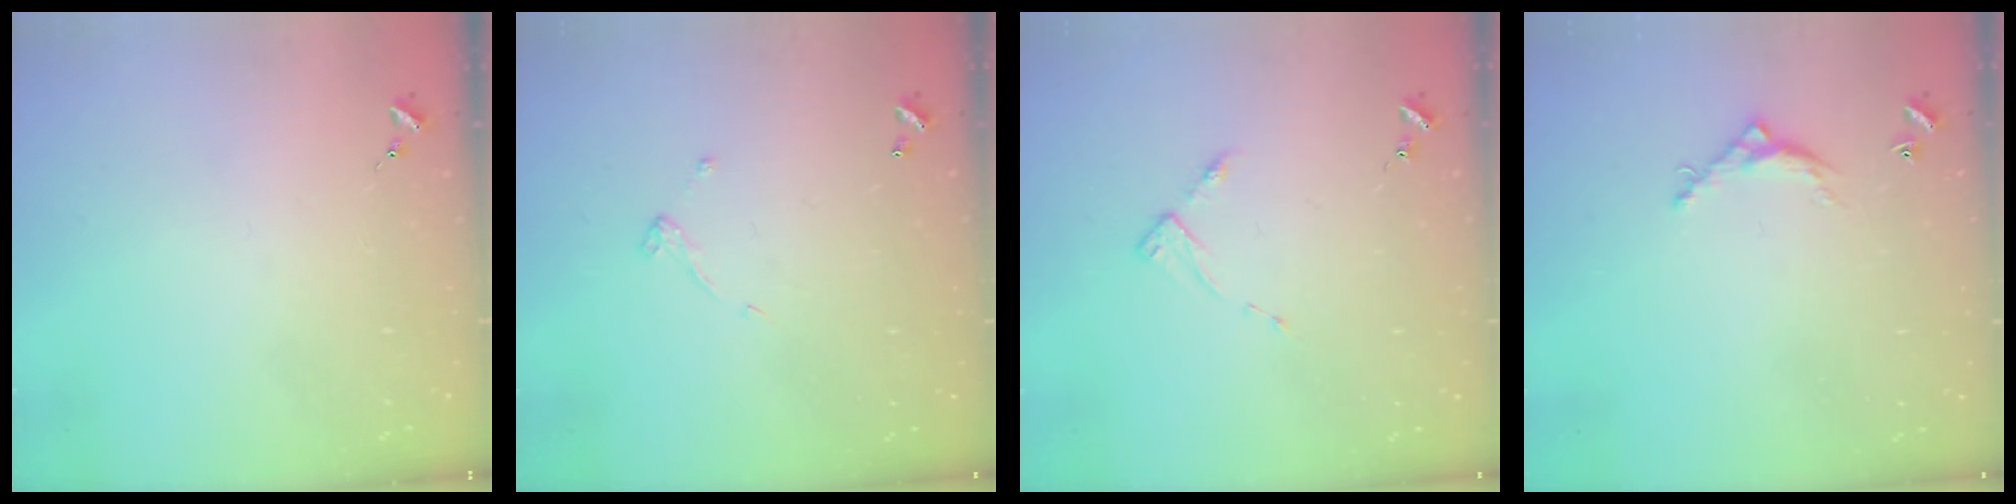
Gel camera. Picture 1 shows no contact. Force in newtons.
{"total": 4.4, "press": 4.4, "slide": 0.2}
{"total": 3.7, "press": 3.6, "slide": 0.4}
{"total": 6.0, "press": 6.0, "slide": 0.3}